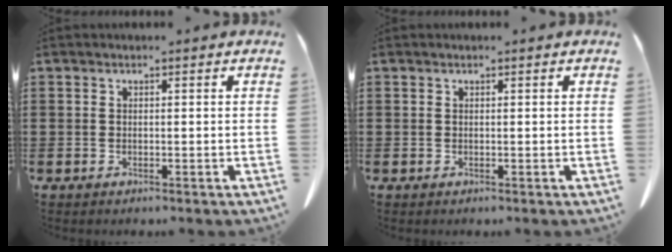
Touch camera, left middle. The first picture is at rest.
{"total": 0.0}